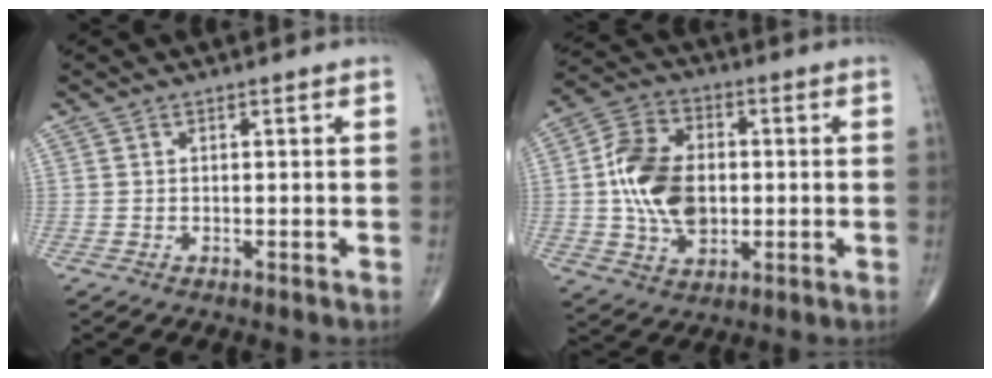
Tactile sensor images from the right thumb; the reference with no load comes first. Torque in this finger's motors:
{"motor_torque": [1.41, 1.32, 1.32, -0.10, 0.15]}